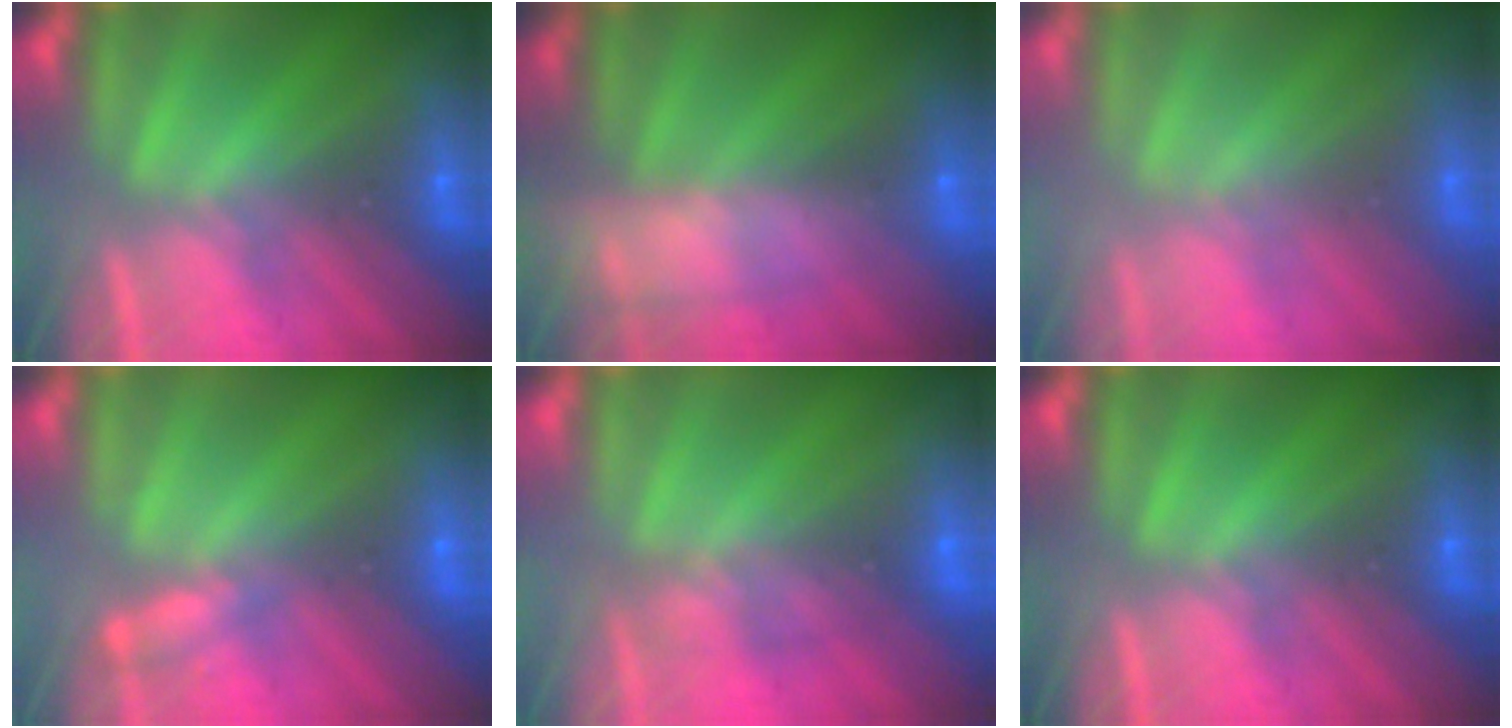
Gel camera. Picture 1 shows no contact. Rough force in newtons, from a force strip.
{"total": 9.6}
{"total": 2.9}
{"total": 2.2}
{"total": 1.7}
{"total": 0.0}